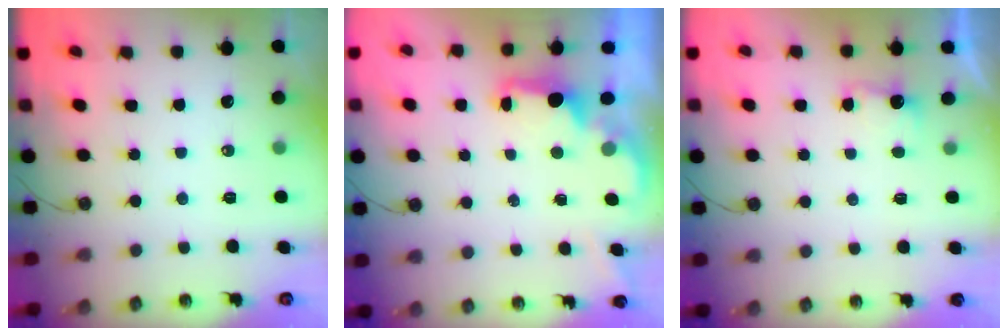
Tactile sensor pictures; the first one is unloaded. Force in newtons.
{"total": 1.8, "press": 1.6, "slide": 0.7}
{"total": 3.3, "press": 3.2, "slide": 0.9}